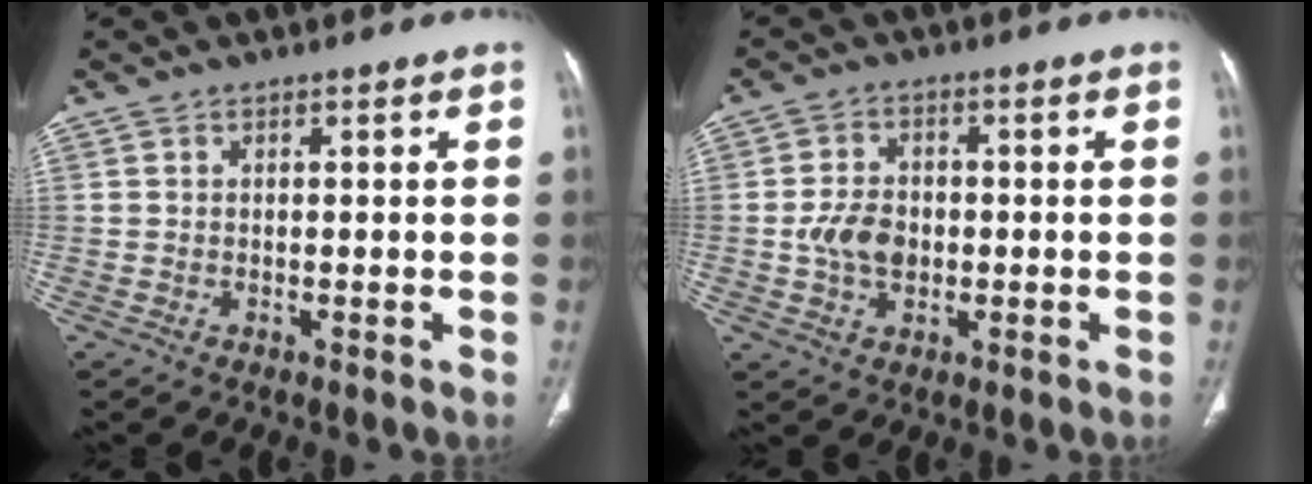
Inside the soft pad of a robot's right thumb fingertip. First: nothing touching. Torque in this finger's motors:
{"motor_torque": [0.12, 0.74, 0.00, 0.25, 0.05]}